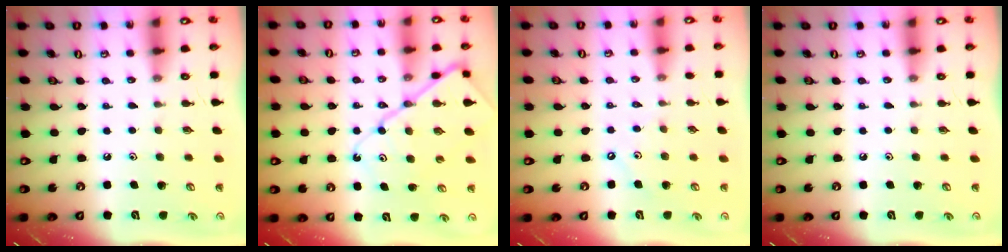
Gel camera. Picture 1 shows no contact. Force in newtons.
{"total": 13.5, "press": 13.4, "slide": 1.2}
{"total": 3.3, "press": 3.2, "slide": 0.3}
{"total": 0.0}